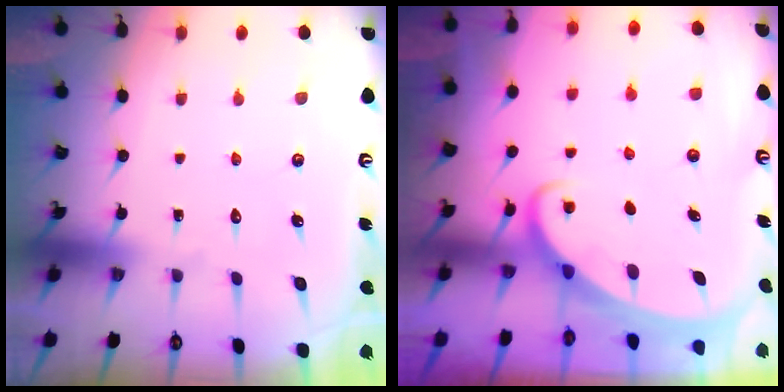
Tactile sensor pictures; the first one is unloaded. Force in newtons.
{"total": 2.1, "press": 2.1, "slide": 0.0}